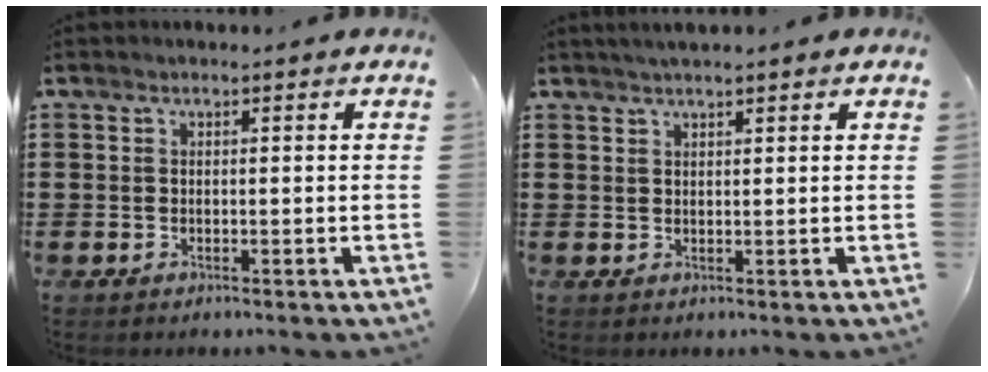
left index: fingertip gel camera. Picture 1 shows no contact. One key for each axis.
{"total": 1.4, "fx": 1.1, "fy": 0.0, "fz": 0.7, "tx": -0.015, "ty": 0.002, "tz": 0.020}